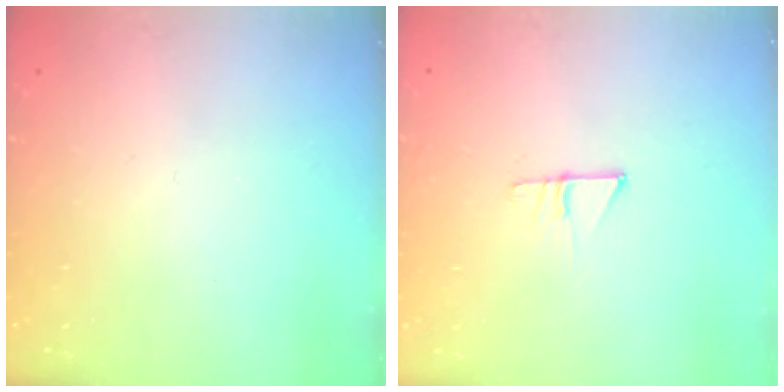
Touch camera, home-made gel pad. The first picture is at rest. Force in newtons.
{"total": 7.0, "press": 7.0, "slide": 0.5}